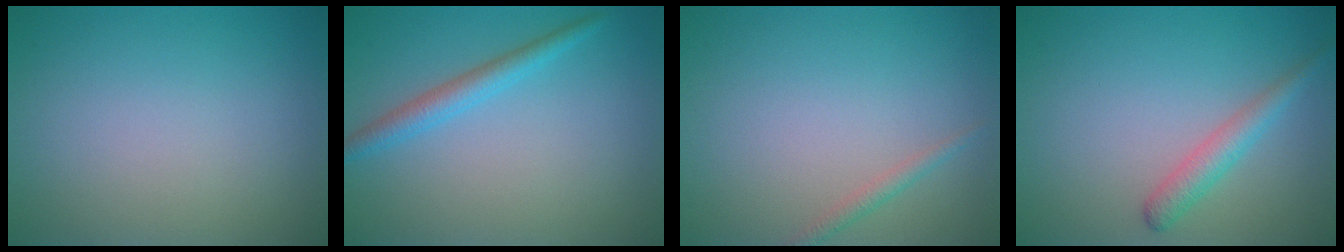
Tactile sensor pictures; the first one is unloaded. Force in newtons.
{"total": 2.3, "press": 2.3, "slide": 0.1}
{"total": 1.0, "press": 1.0, "slide": 0.0}
{"total": 2.2, "press": 2.2, "slide": 0.1}